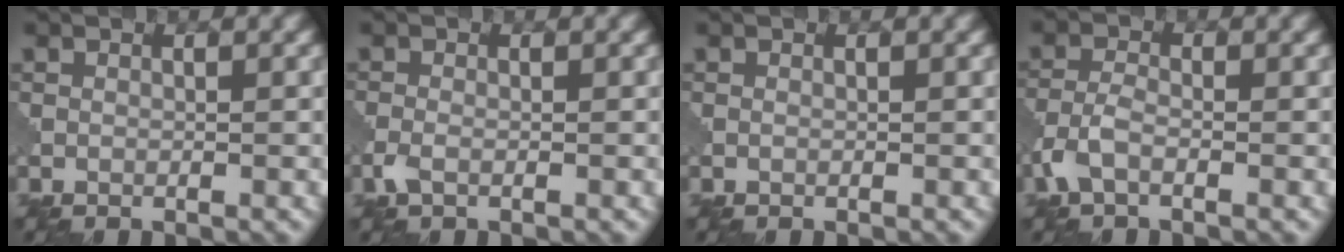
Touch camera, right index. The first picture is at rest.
{"total": 1.4, "force": [-0.8, 0.6, 1.1], "torque": [-0.030, -0.002, -0.021]}
{"total": 0.0}
{"total": 2.8, "force": [-1.4, 1.3, 2.0], "torque": [-0.051, 0.003, -0.040]}